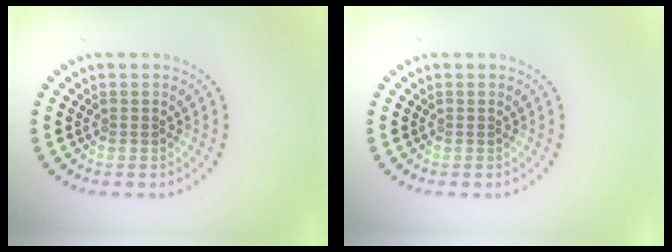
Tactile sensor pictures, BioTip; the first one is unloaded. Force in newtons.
{"total": 0.0}